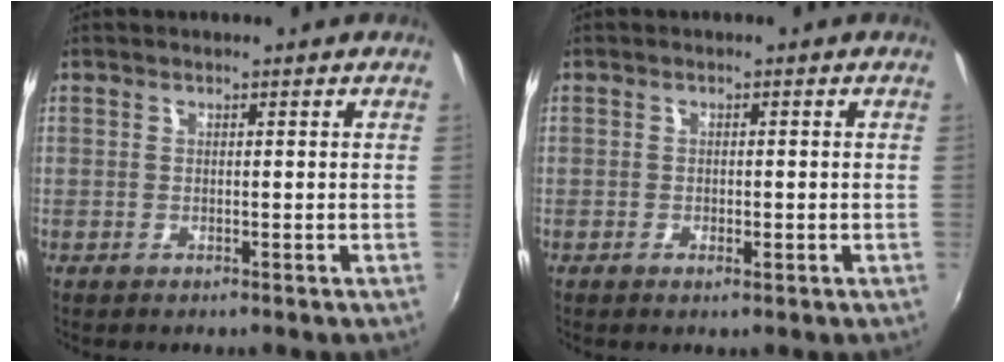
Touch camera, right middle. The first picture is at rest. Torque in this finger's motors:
{"motor_torque": [-0.29, 0.19, -0.06, -0.03]}